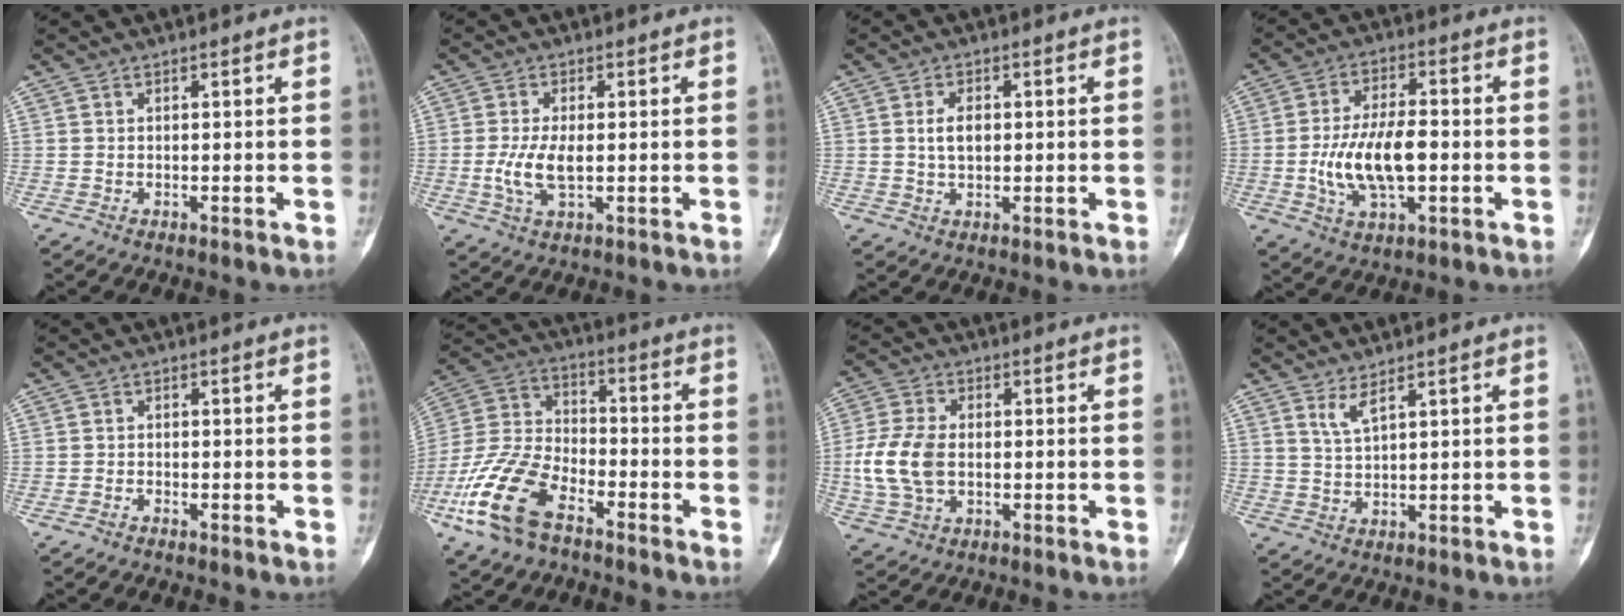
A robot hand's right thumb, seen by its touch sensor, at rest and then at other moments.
{"total": 5.8, "force": [-0.5, 2.5, 5.2], "torque": [-0.119, -0.005, -0.007]}
{"total": 3.7, "force": [0.4, 2.2, 3.0], "torque": [-0.047, 0.002, 0.008]}
{"total": 12.1, "force": [-1.6, 5.6, 10.6], "torque": [-0.200, 0.009, -0.028]}
{"total": 0.7, "force": [-0.6, 0.3, 0.1], "torque": [-0.005, 0.004, -0.014]}
{"total": 17.2, "force": [-9.3, 8.8, 11.5], "torque": [-0.245, 0.043, -0.188]}
{"total": 10.3, "force": [-0.6, 6.6, 7.9], "torque": [-0.170, 0.007, -0.012]}
{"total": 2.8, "force": [1.9, 0.2, 2.0], "torque": [-0.049, -0.020, 0.045]}